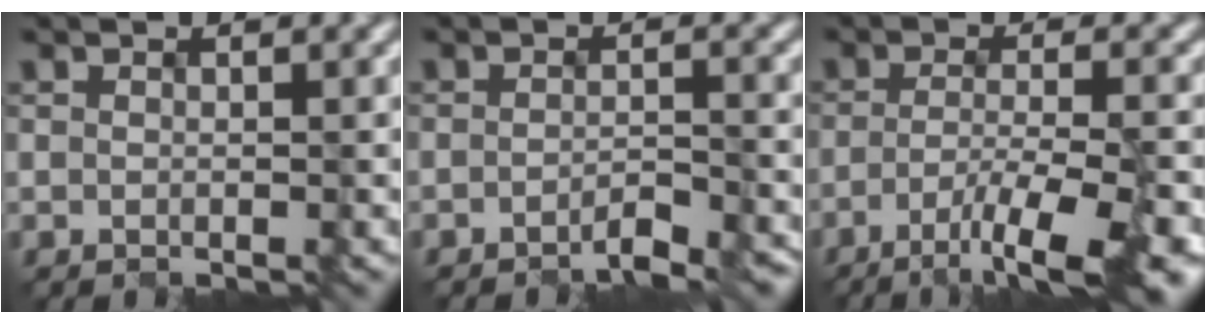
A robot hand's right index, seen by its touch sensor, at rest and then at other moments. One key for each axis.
{"total": 2.6, "fx": -2.2, "fy": 0.5, "fz": 1.3, "tx": -0.020, "ty": -0.002, "tz": -0.038}
{"total": 7.1, "fx": -3.7, "fy": 1.4, "fz": 5.9, "tx": -0.082, "ty": -0.004, "tz": -0.061}